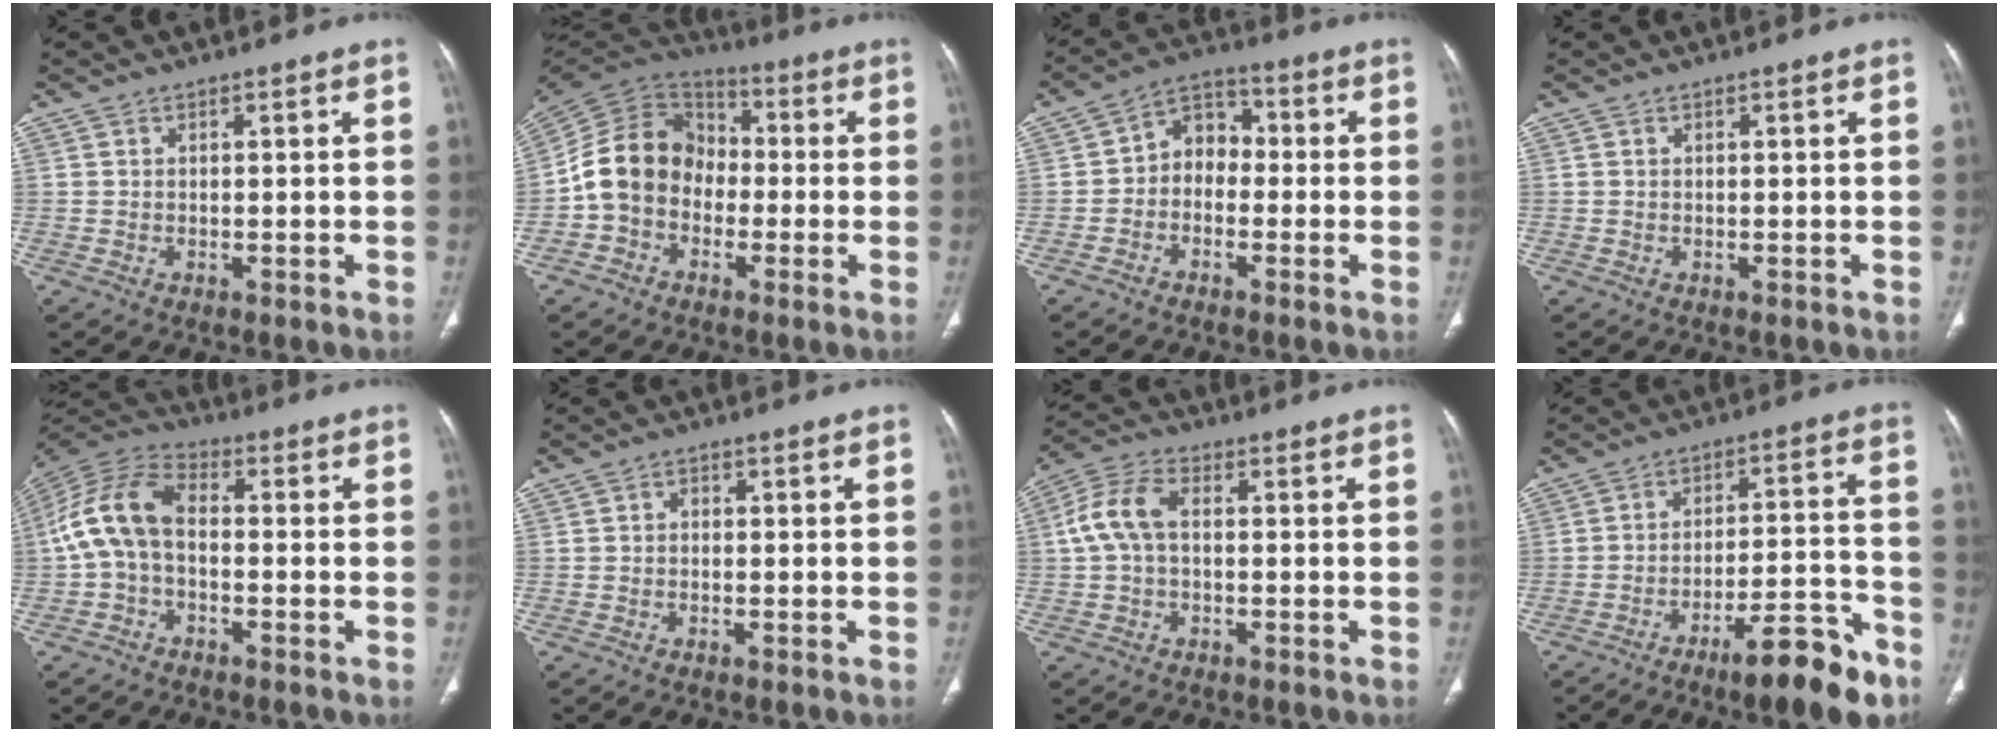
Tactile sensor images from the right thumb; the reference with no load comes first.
{"total": 13.8, "force": [-2.5, 11.2, 7.6], "torque": [-0.123, 0.045, -0.060]}
{"total": 6.5, "force": [-1.1, 5.1, 3.9], "torque": [-0.031, 0.030, -0.040]}
{"total": 0.0}
{"total": 11.2, "force": [-0.7, 6.8, 8.9], "torque": [-0.183, 0.035, -0.024]}
{"total": 1.0, "force": [-0.1, 0.8, 0.6], "torque": [-0.003, 0.001, -0.007]}
{"total": 7.6, "force": [0.3, 4.6, 6.1], "torque": [-0.131, 0.024, 0.002]}
{"total": 13.6, "force": [-9.1, 3.1, 9.7], "torque": [-0.131, 0.071, -0.140]}